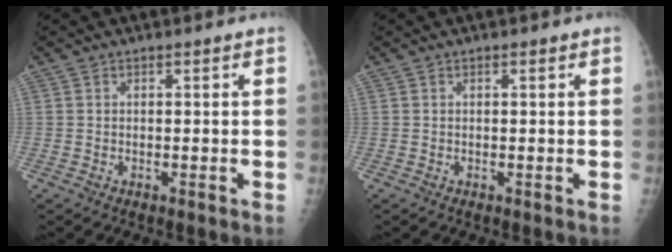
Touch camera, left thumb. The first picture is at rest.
{"total": 0.0}